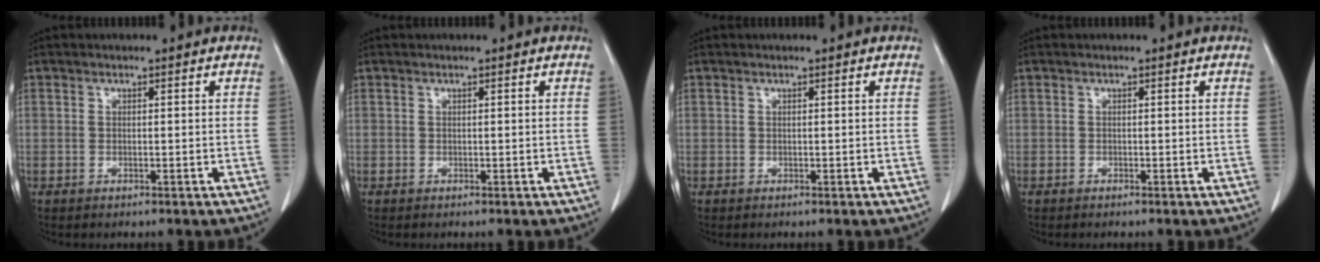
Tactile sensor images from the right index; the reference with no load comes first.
{"total": 0.0}
{"total": 0.0}
{"total": 0.0}